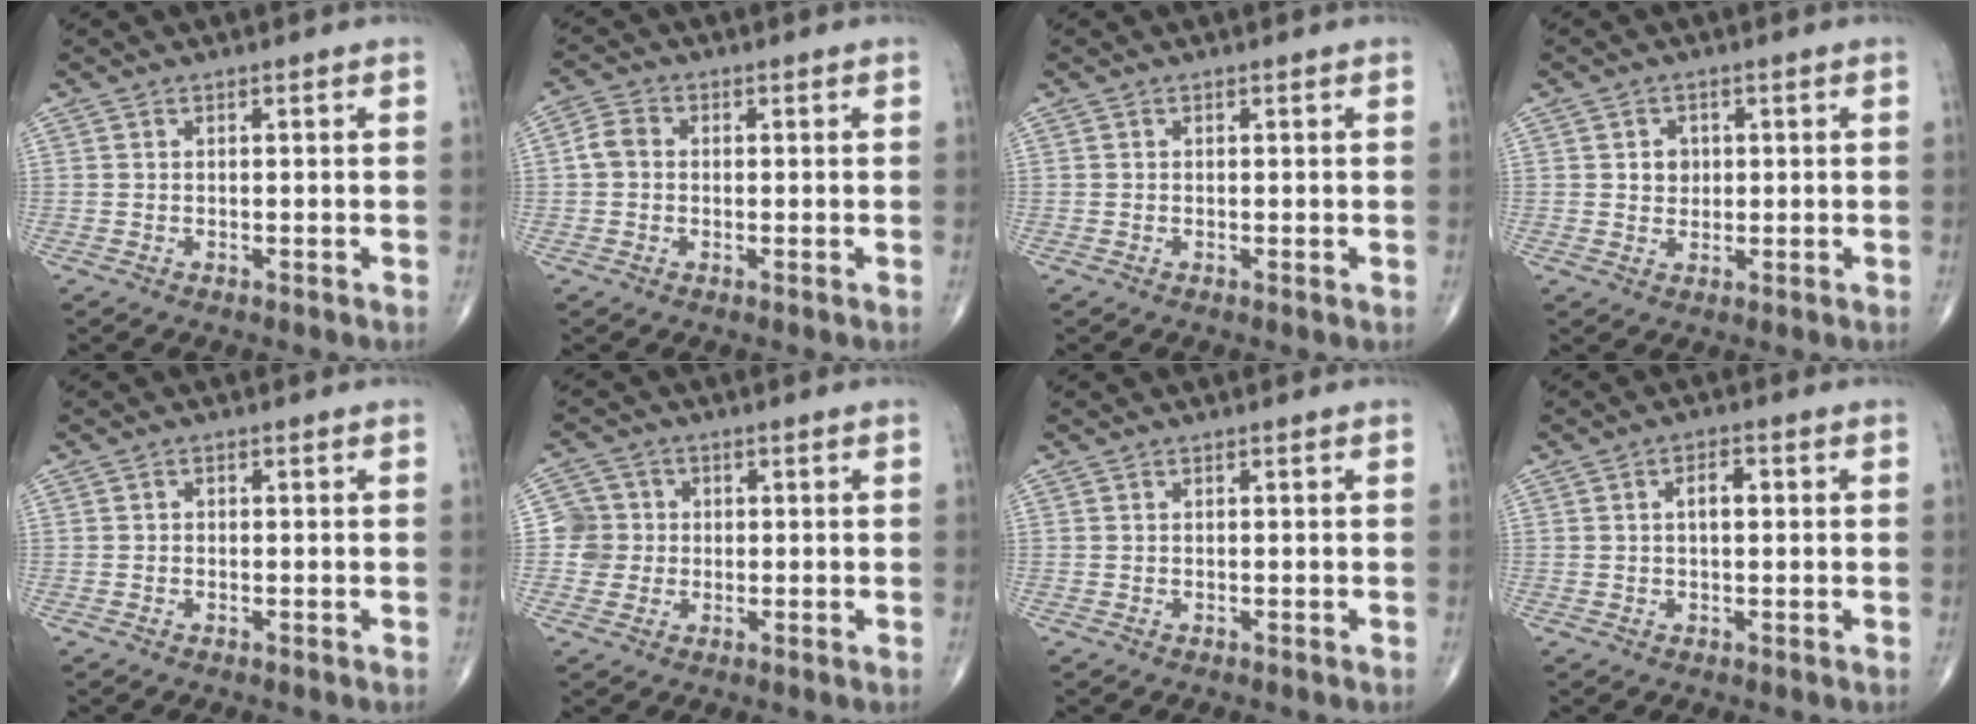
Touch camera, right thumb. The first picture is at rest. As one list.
[{"total": 3.4, "force": [-0.1, 2.8, 2.0], "torque": [-0.035, 0.010, -0.007]}, {"total": 0.0}, {"total": 3.0, "force": [0.6, 2.6, 1.4], "torque": [-0.005, 0.000, 0.009]}, {"total": 0.6, "force": [-0.2, 0.5, 0.2], "torque": [0.000, 0.002, -0.007]}, {"total": 4.8, "force": [-0.1, 4.8, 0.4], "torque": [0.026, 0.010, -0.009]}, {"total": 0.0}, {"total": 3.3, "force": [0.5, 1.6, 2.9], "torque": [-0.046, 0.007, 0.006]}]